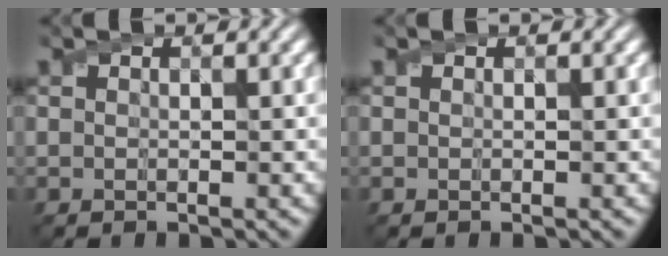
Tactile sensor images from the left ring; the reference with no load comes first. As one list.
[{"total": 0.0}]